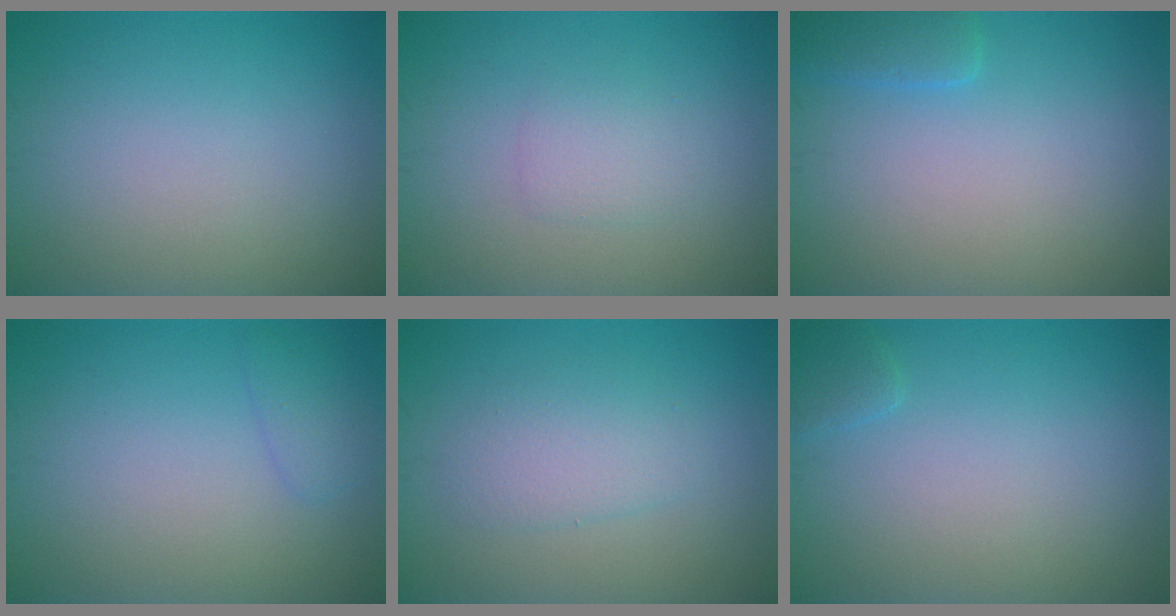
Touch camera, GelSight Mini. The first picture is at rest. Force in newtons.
{"total": 1.6, "press": 1.6, "slide": 0.1}
{"total": 1.9, "press": 1.9, "slide": 0.1}
{"total": 1.3, "press": 1.3, "slide": 0.2}
{"total": 2.6, "press": 2.6, "slide": 0.2}
{"total": 1.0, "press": 1.0, "slide": 0.1}